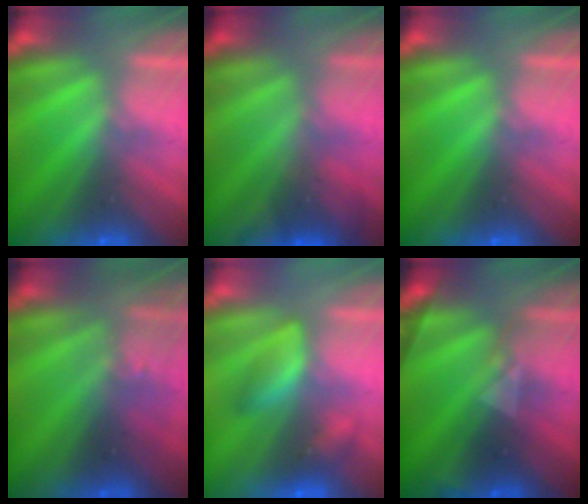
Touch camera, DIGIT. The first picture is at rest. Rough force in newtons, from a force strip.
{"total": 4.8}
{"total": 0.0}
{"total": 2.8}
{"total": 2.5}
{"total": 2.5}